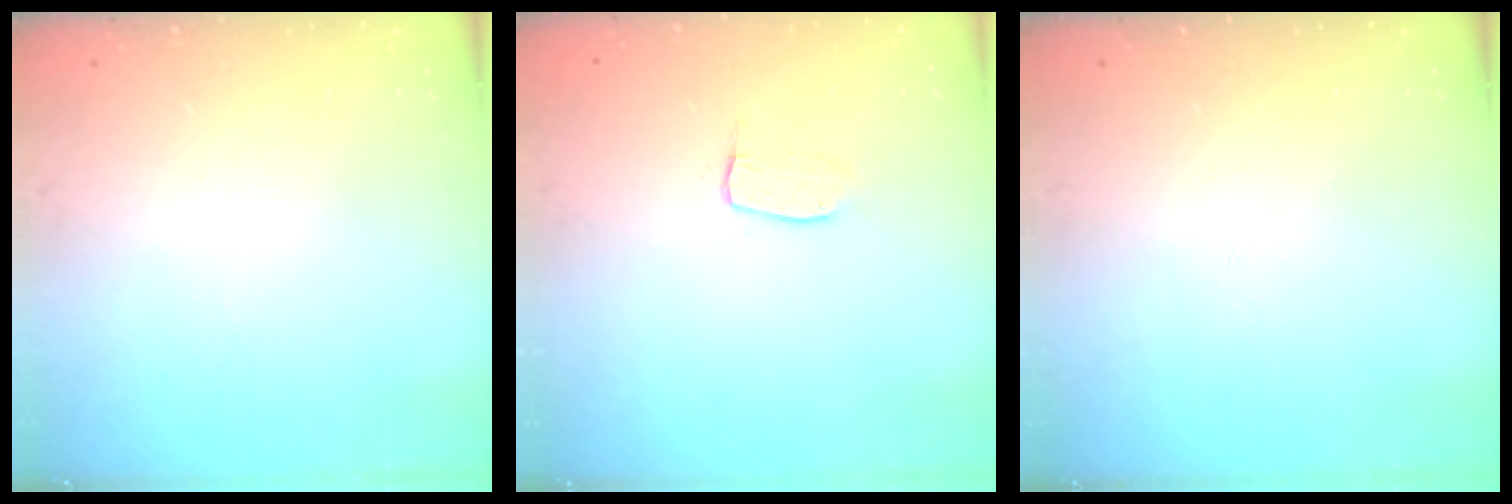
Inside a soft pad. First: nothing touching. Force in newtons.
{"total": 5.9, "press": 5.9, "slide": 0.3}
{"total": 0.0}